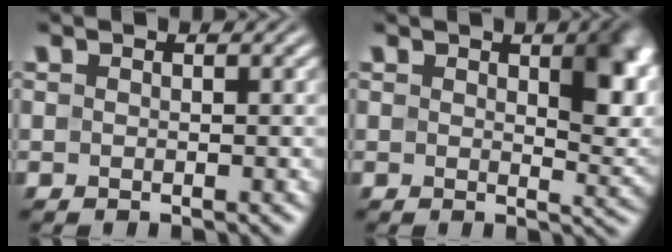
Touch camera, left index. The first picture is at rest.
{"total": 5.9, "force": [1.8, 2.3, 5.1], "torque": [-0.061, -0.004, 0.034]}